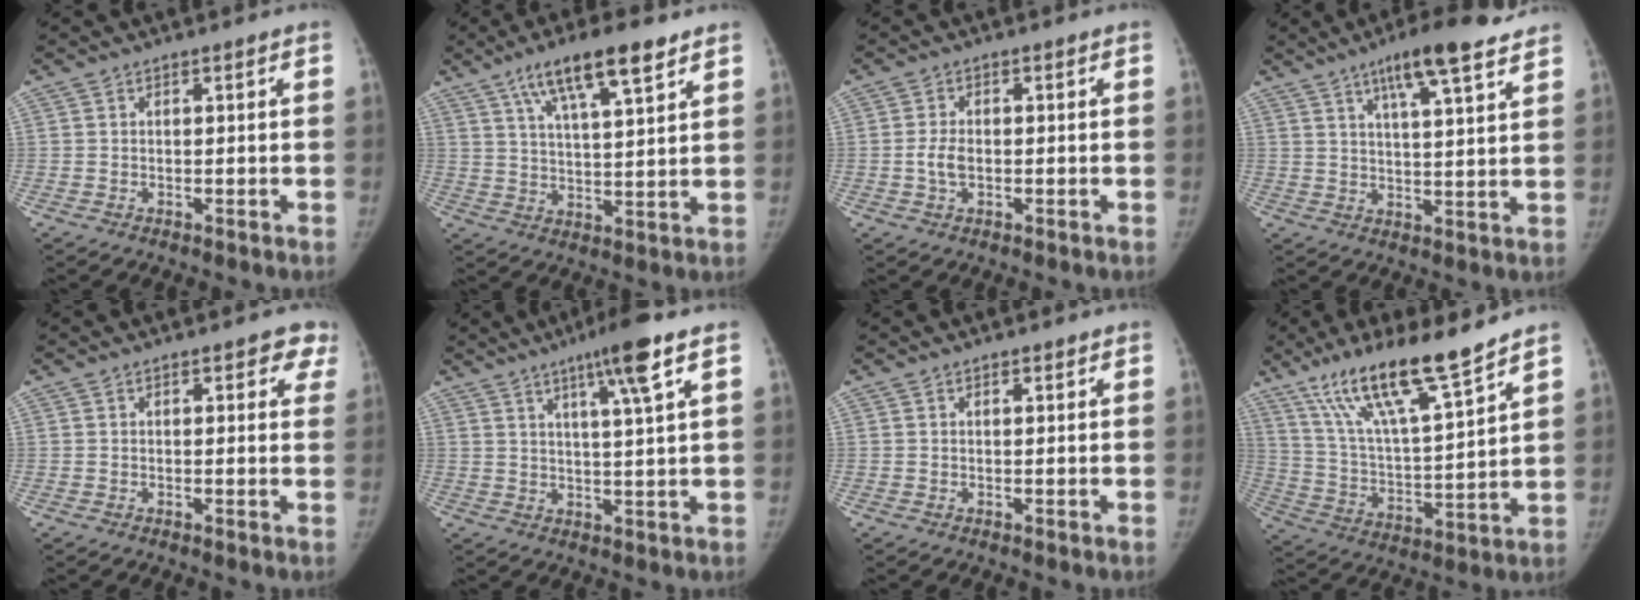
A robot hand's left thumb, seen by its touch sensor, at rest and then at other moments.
{"total": 12.5, "force": [7.5, 3.0, 9.5], "torque": [-0.150, -0.023, 0.129]}
{"total": 3.2, "force": [-0.5, 1.9, 2.5], "torque": [-0.050, 0.006, -0.010]}
{"total": 12.3, "force": [8.2, 2.1, 8.9], "torque": [-0.125, -0.029, 0.125]}
{"total": 3.9, "force": [2.3, 2.1, 2.3], "torque": [0.017, -0.002, 0.012]}
{"total": 8.9, "force": [4.8, -0.3, 7.5], "torque": [-0.126, -0.018, 0.077]}
{"total": 0.6, "force": [0.5, 0.3, 0.1], "torque": [-0.002, -0.004, 0.006]}
{"total": 17.9, "force": [12.9, 2.5, 12.2], "torque": [-0.199, -0.064, 0.240]}